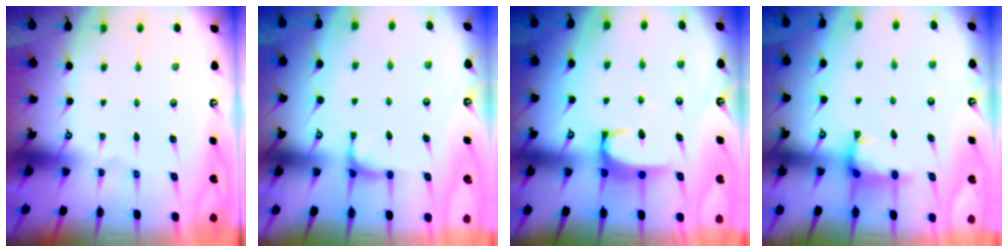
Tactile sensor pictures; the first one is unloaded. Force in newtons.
{"total": 3.0, "press": 3.0, "slide": 0.2}
{"total": 2.9, "press": 2.9, "slide": 0.3}
{"total": 1.3, "press": 1.2, "slide": 0.3}